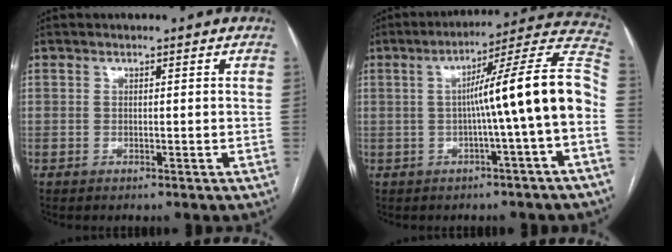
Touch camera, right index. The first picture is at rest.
{"total": 14.9, "force": [-1.5, -1.2, 14.8], "torque": [-0.201, 0.036, -0.029]}